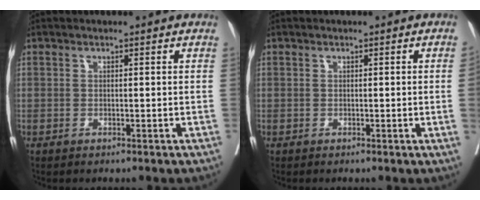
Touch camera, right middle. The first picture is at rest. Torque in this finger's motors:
{"motor_torque": [0.71, 0.00, -0.03, -0.07]}